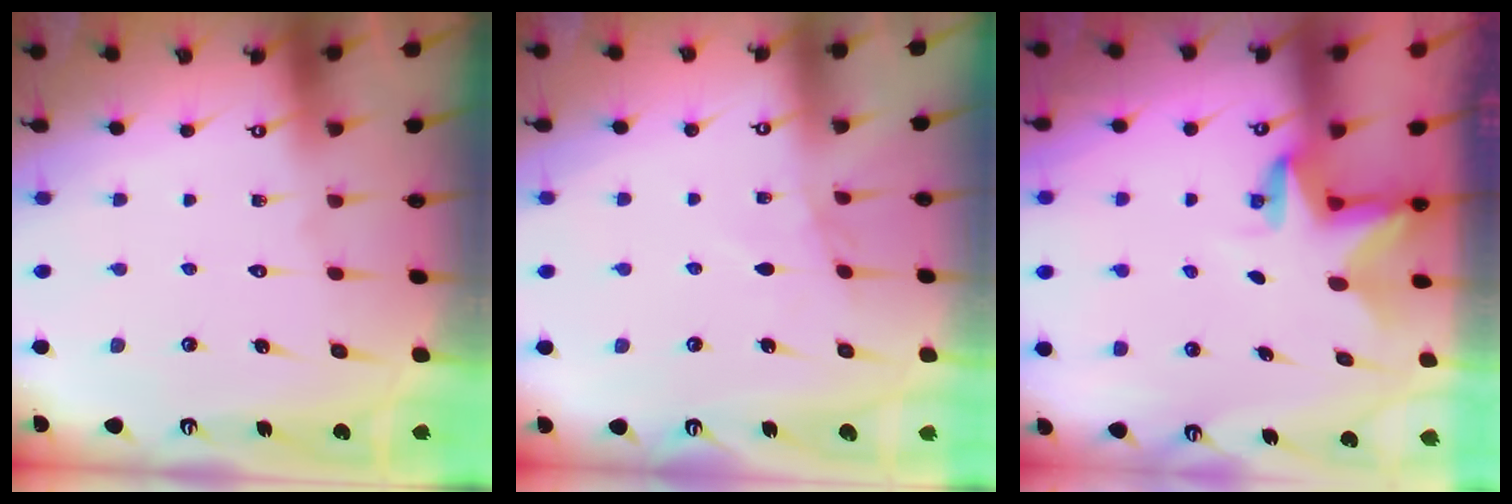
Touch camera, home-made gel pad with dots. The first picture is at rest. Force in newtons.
{"total": 4.4, "press": 4.3, "slide": 0.6}
{"total": 2.8, "press": 2.8, "slide": 0.1}